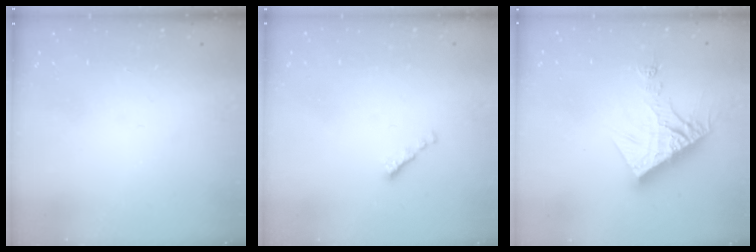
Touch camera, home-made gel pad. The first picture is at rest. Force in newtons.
{"total": 1.5, "press": 1.4, "slide": 0.5}
{"total": 15.0, "press": 14.9, "slide": 1.6}